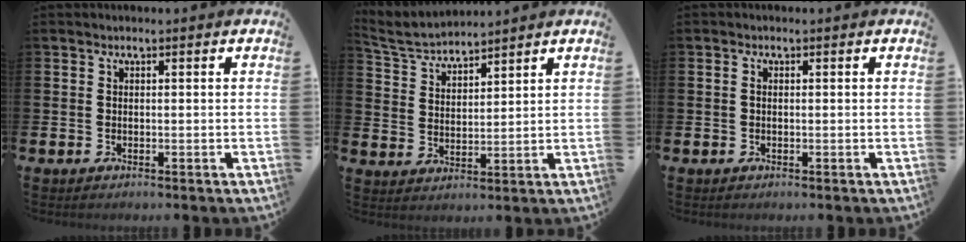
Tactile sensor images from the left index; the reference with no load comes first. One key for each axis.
{"total": 4.8, "fx": 4.7, "fy": 0.6, "fz": 0.5, "tx": -0.035, "ty": -0.024, "tz": 0.084}
{"total": 0.5, "fx": -0.1, "fy": 0.3, "fz": 0.4, "tx": -0.016, "ty": 0.007, "tz": -0.002}